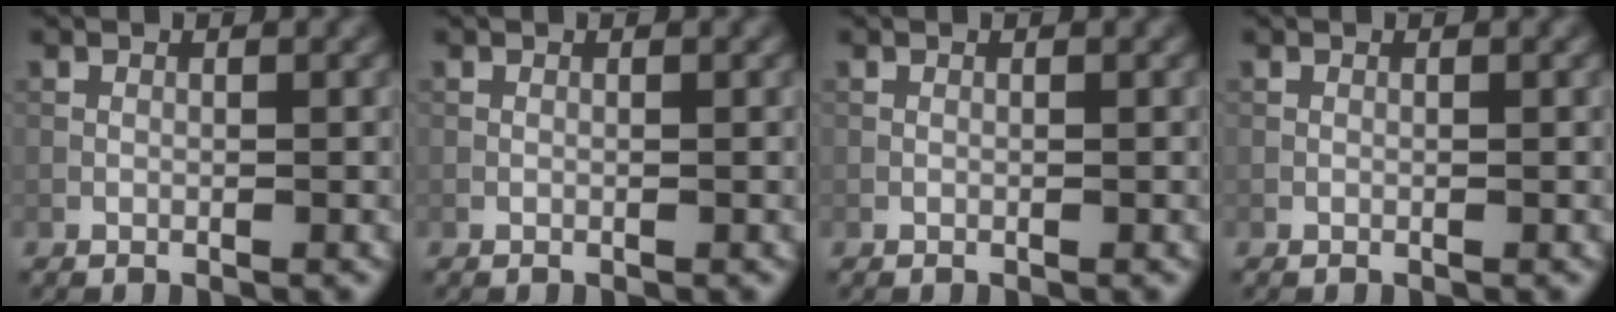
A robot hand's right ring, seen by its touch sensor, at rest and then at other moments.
{"total": 0.0}
{"total": 0.0}
{"total": 0.0}